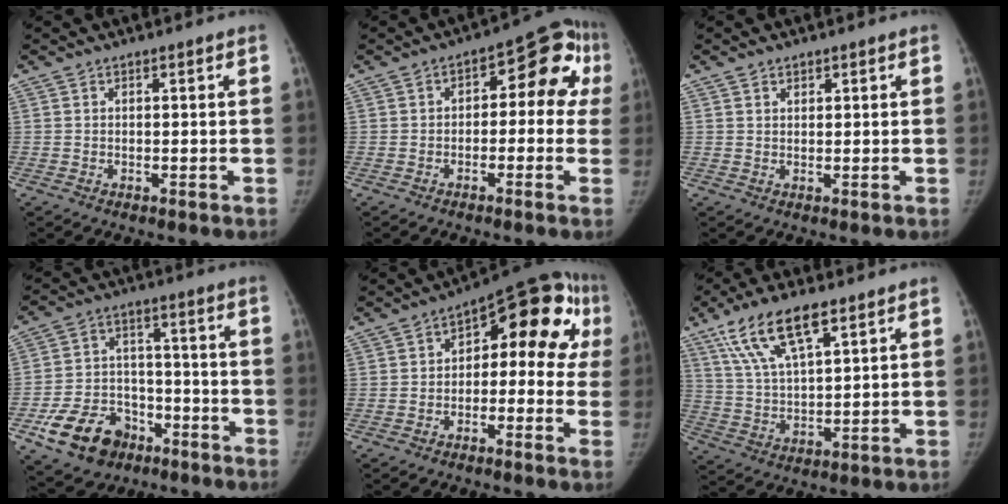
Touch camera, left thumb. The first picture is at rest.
{"total": 12.1, "force": [0.7, 6.9, 10.0], "torque": [-0.078, 0.049, -0.003]}
{"total": 1.2, "force": [0.8, 0.9, 0.2], "torque": [0.008, -0.004, 0.011]}
{"total": 13.6, "force": [-7.6, 9.6, 6.0], "torque": [-0.082, 0.051, -0.123]}
{"total": 16.1, "force": [1.8, 8.9, 13.3], "torque": [-0.121, 0.050, 0.010]}
{"total": 13.2, "force": [7.7, 4.3, 9.9], "torque": [-0.181, -0.018, 0.151]}